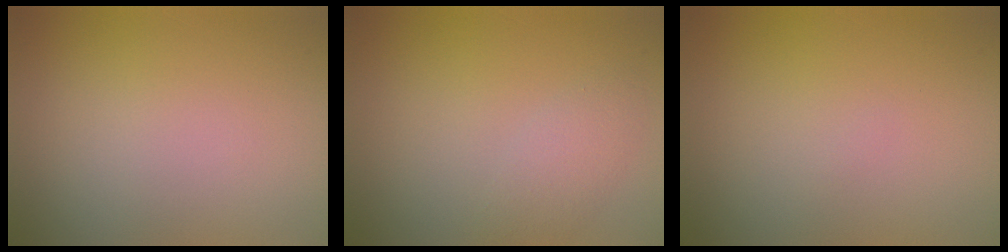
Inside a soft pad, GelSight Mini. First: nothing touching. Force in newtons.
{"total": 2.0, "press": 2.0, "slide": 0.2}
{"total": 0.0}